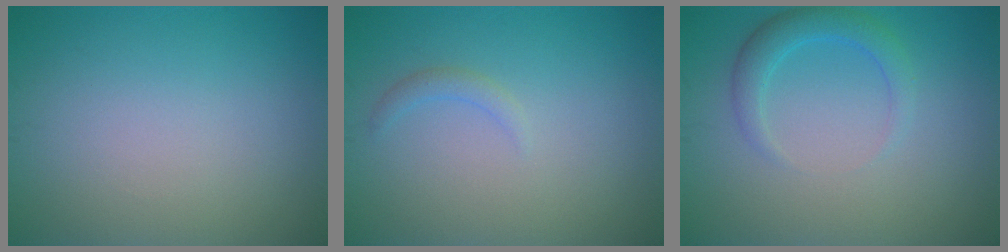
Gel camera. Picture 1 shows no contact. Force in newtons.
{"total": 1.0, "press": 1.0, "slide": 0.2}
{"total": 2.5, "press": 2.5, "slide": 0.2}